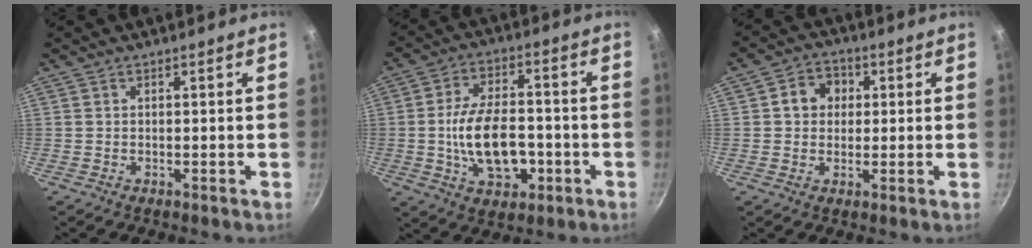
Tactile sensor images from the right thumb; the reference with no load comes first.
{"total": 14.2, "force": [-2.7, 8.4, 11.2], "torque": [-0.173, 0.023, -0.041]}
{"total": 6.2, "force": [1.2, 5.4, 2.9], "torque": [-0.014, 0.009, 0.010]}